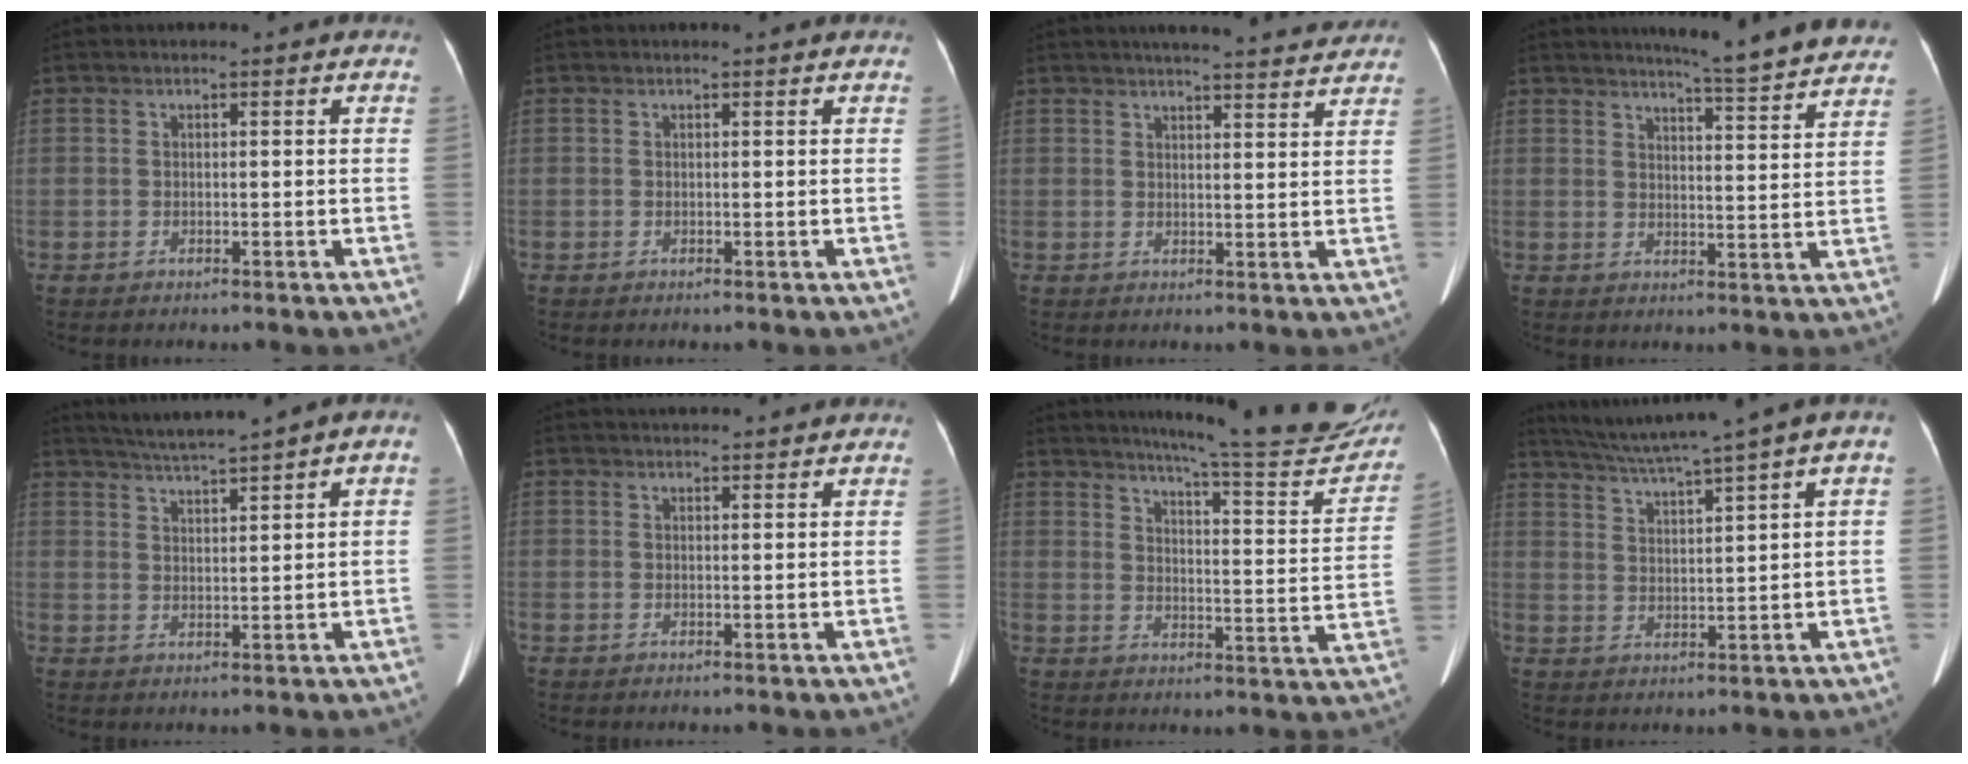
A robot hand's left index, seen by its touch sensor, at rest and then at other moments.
{"total": 0.6, "force": [0.6, 0.1, 0.2], "torque": [-0.014, 0.011, 0.004]}
{"total": 13.0, "force": [11.8, 1.1, 5.2], "torque": [-0.068, 0.005, 0.136]}
{"total": 13.3, "force": [12.4, -0.1, 4.8], "torque": [-0.067, -0.023, 0.141]}
{"total": 5.6, "force": [4.4, -0.9, 3.3], "torque": [-0.058, 0.010, 0.080]}
{"total": 5.9, "force": [5.7, 0.5, 1.7], "torque": [-0.024, 0.027, 0.063]}
{"total": 21.6, "force": [19.8, 1.0, 8.7], "torque": [-0.120, -0.079, 0.238]}
{"total": 10.3, "force": [7.7, -1.7, 6.6], "torque": [-0.112, 0.018, 0.124]}